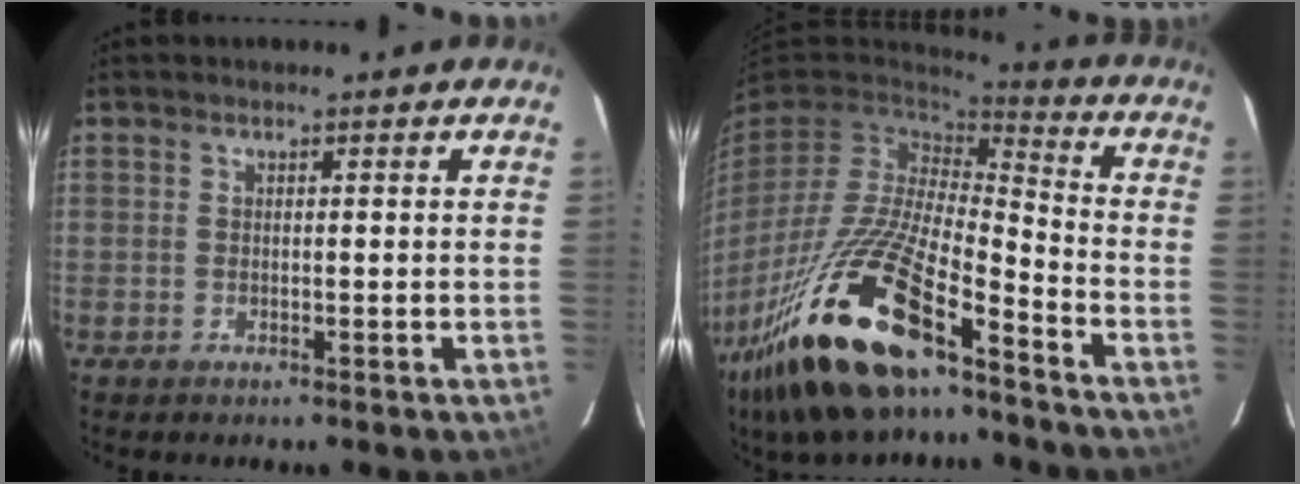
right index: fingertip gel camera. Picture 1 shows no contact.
{"total": 22.8, "force": [-14.6, 5.4, 16.7], "torque": [-0.341, -0.049, -0.269]}